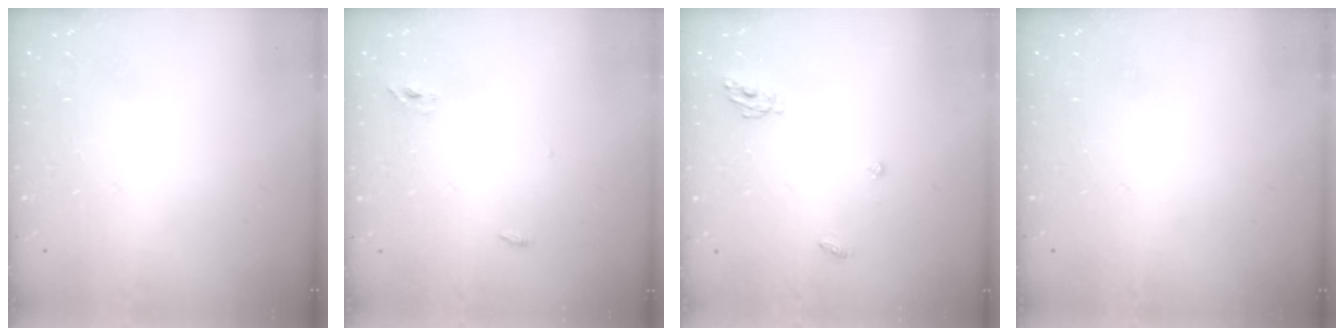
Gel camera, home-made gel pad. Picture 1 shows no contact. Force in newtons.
{"total": 3.0, "press": 2.8, "slide": 1.1}
{"total": 4.9, "press": 4.9, "slide": 0.4}
{"total": 0.0}